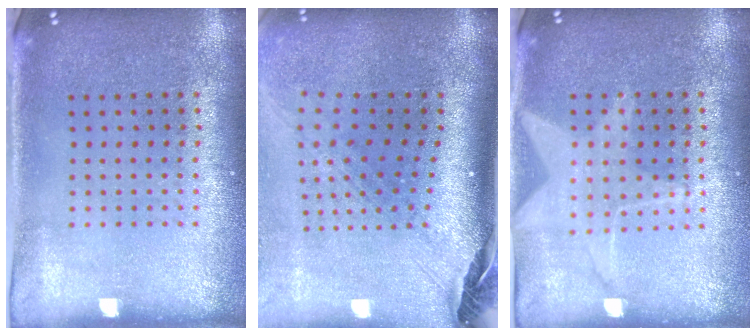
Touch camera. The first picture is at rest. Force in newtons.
{"total": 3.0, "press": 2.1, "slide": 2.1}
{"total": 1.4, "press": 1.3, "slide": 0.4}